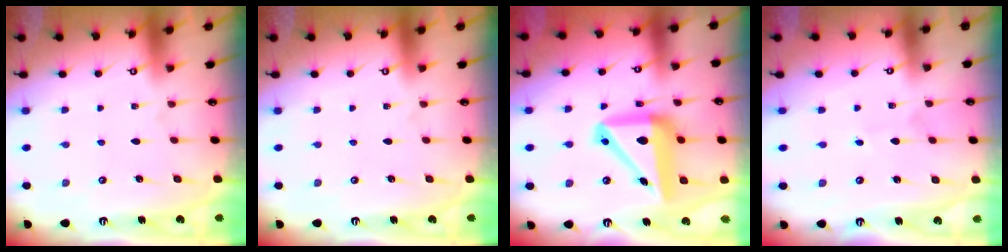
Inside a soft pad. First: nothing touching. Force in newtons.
{"total": 0.0}
{"total": 15.8, "press": 15.6, "slide": 2.2}
{"total": 1.7, "press": 1.7, "slide": 0.1}